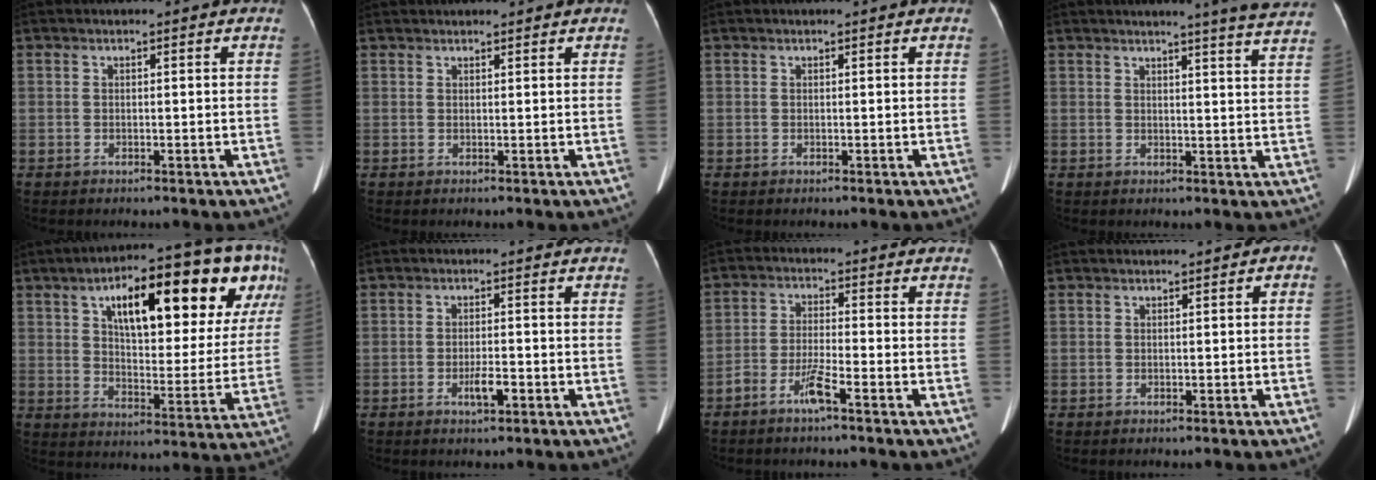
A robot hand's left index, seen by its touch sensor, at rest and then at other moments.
{"total": 4.6, "force": [4.3, 0.7, 1.5], "torque": [-0.017, 0.033, 0.055]}
{"total": 1.0, "force": [0.9, 0.1, 0.4], "torque": [-0.008, 0.014, 0.012]}
{"total": 11.3, "force": [10.3, -1.2, 4.4], "torque": [-0.050, -0.050, 0.098]}
{"total": 23.1, "force": [10.5, 7.5, 19.1], "torque": [-0.260, 0.046, 0.152]}
{"total": 2.5, "force": [-1.9, 0.3, 1.7], "torque": [-0.030, -0.017, -0.027]}
{"total": 4.4, "force": [-3.5, -0.1, 2.6], "torque": [-0.056, -0.016, -0.065]}
{"total": 1.0, "force": [-0.1, 0.6, 0.8], "torque": [-0.007, 0.013, 0.000]}